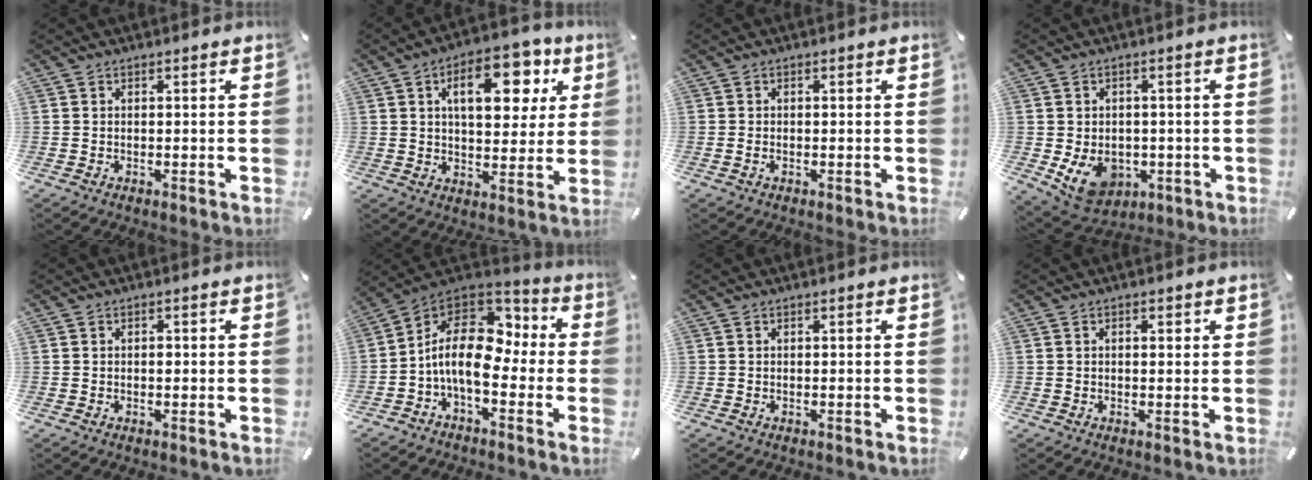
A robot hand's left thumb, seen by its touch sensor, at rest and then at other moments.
{"total": 15.3, "force": [6.1, 8.4, 11.2], "torque": [-0.152, -0.012, 0.096]}
{"total": 1.0, "force": [-0.3, 0.5, 0.8], "torque": [-0.015, 0.001, -0.006]}
{"total": 9.2, "force": [-2.4, 7.4, 5.0], "torque": [-0.082, 0.005, -0.041]}
{"total": 0.8, "force": [0.0, 0.5, 0.6], "torque": [-0.013, 0.000, -0.001]}
{"total": 15.1, "force": [-1.4, 8.9, 12.2], "torque": [-0.248, 0.004, -0.025]}
{"total": 0.0}
{"total": 1.3, "force": [0.2, 0.7, 1.1], "torque": [-0.014, 0.002, 0.000]}